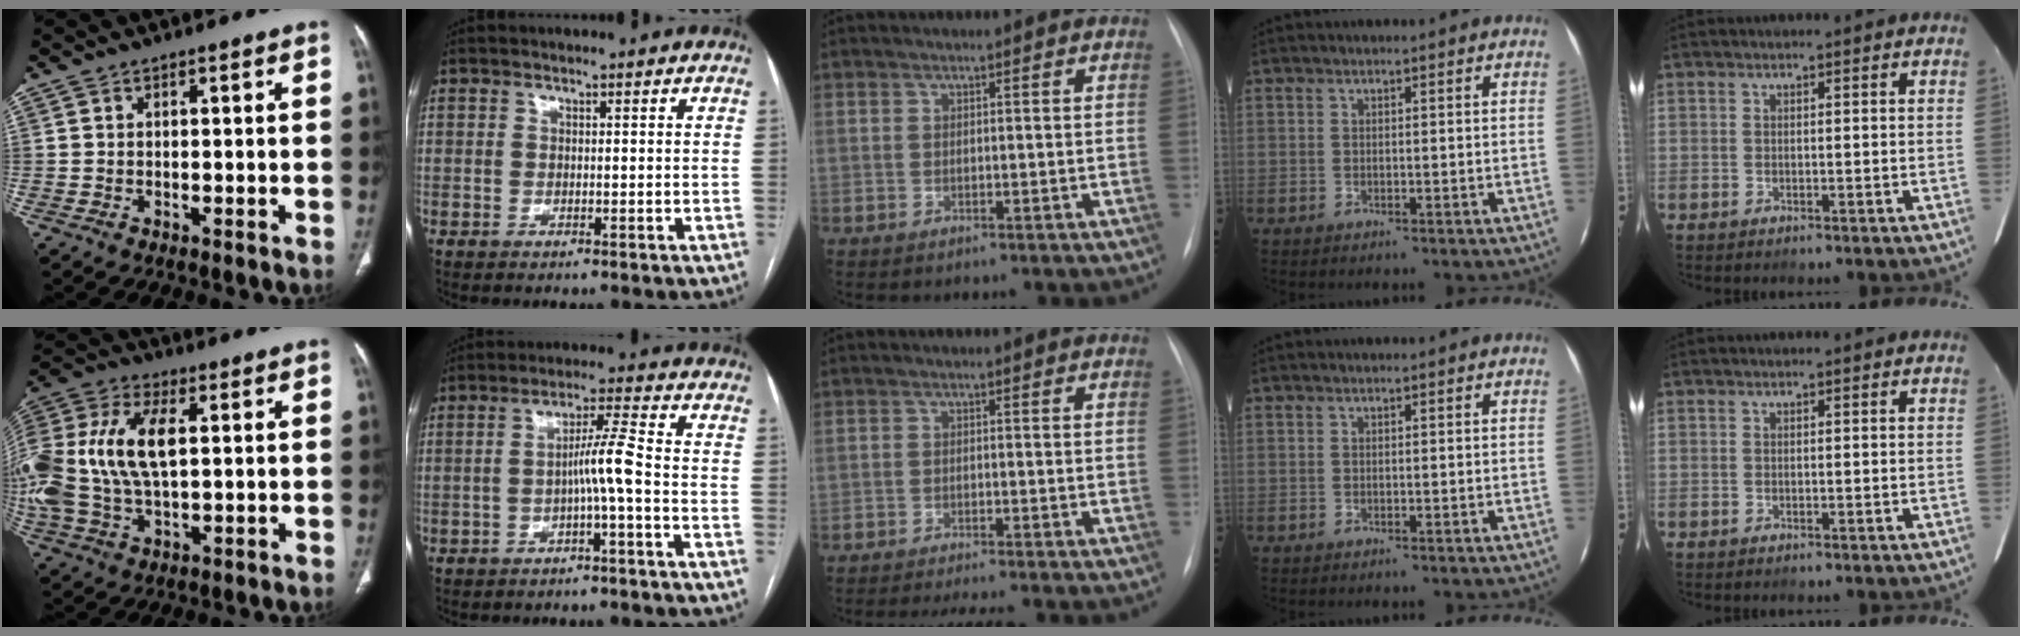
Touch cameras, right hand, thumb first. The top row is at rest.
{"thumb": {"total": 21.0, "force": [2.3, 11.3, 17.5], "torque": [-0.413, 0.015, 0.041]}, "index": {"total": 5.0, "force": [-1.4, -0.9, 4.7], "torque": [-0.084, 0.013, -0.023]}, "middle": {"total": 6.8, "force": [-5.9, 0.0, 3.5], "torque": [-0.039, -0.010, -0.087]}}